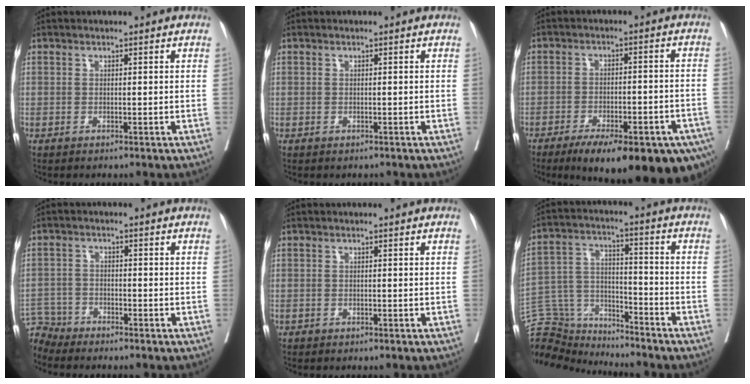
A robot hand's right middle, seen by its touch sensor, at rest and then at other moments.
{"total": 0.0}
{"total": 20.7, "force": [-13.5, 6.1, 14.5], "torque": [-0.155, -0.004, -0.178]}
{"total": 4.6, "force": [-4.3, 1.0, -1.0], "torque": [0.025, -0.001, -0.085]}
{"total": 0.0}
{"total": 14.3, "force": [-13.8, 3.4, 2.0], "torque": [-0.048, 0.048, -0.235]}